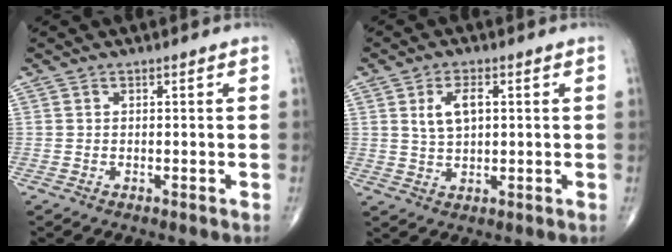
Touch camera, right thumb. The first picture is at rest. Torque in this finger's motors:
{"motor_torque": [-0.03, 0.13, 0.78, 0.01, 0.04]}